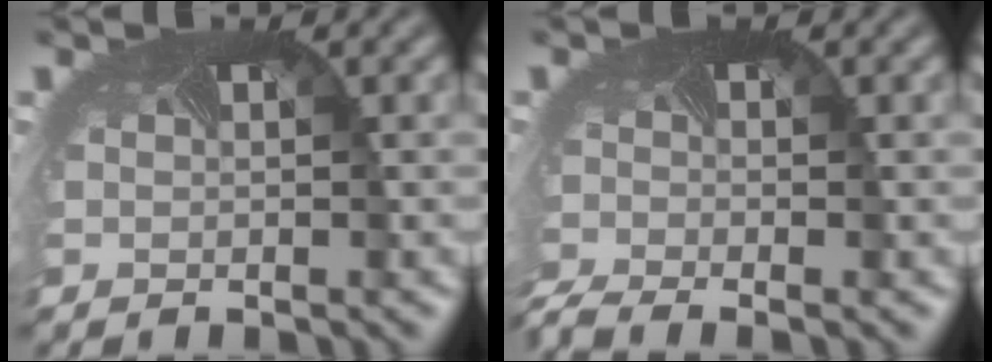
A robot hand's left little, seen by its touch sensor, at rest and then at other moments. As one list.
[{"total": 3.9, "force": [-3.4, 0.8, 1.8], "torque": [-0.052, -0.027, -0.067]}]